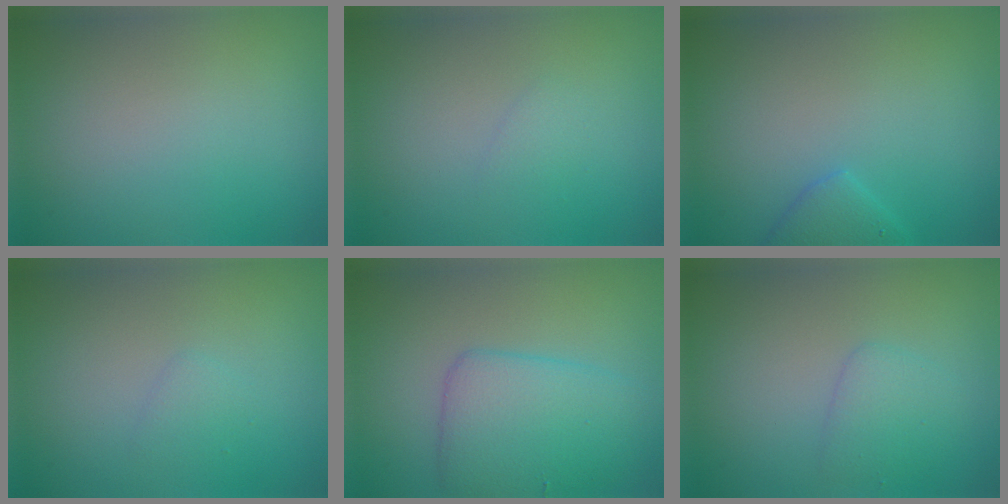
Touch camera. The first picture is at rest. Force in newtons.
{"total": 0.7, "press": 0.7, "slide": 0.1}
{"total": 1.9, "press": 1.9, "slide": 0.1}
{"total": 0.8, "press": 0.8, "slide": 0.1}
{"total": 4.9, "press": 4.9, "slide": 0.2}
{"total": 1.9, "press": 1.9, "slide": 0.0}